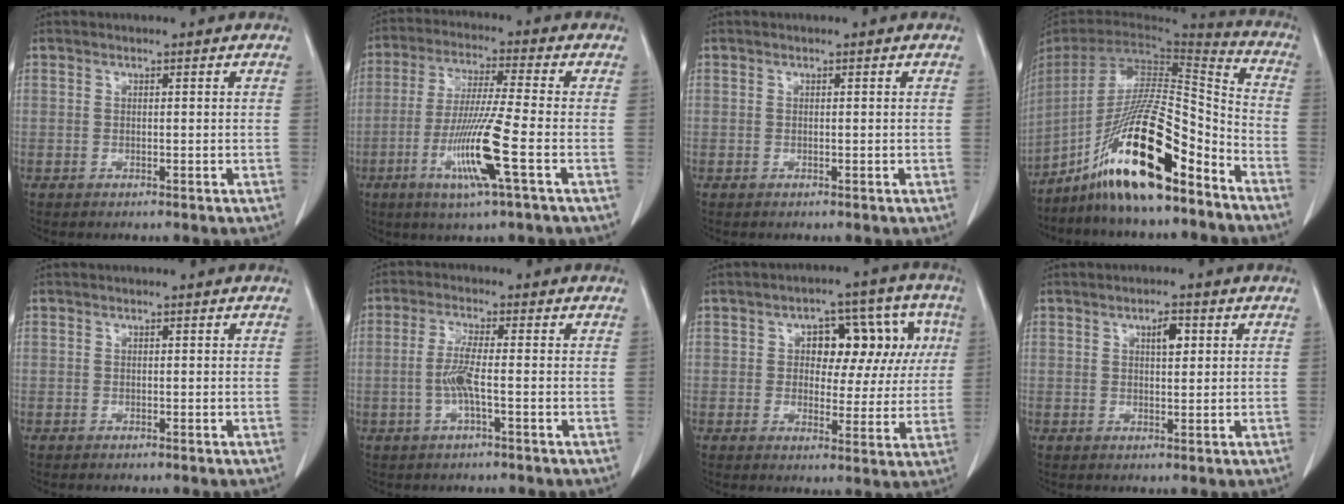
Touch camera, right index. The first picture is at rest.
{"total": 11.5, "force": [-4.0, -0.8, 10.7], "torque": [-0.213, -0.022, -0.080]}
{"total": 0.0}
{"total": 20.0, "force": [-13.3, 2.6, 14.8], "torque": [-0.291, -0.009, -0.240]}
{"total": 0.0}
{"total": 4.3, "force": [-1.0, 0.0, 4.2], "torque": [-0.094, -0.001, -0.022]}
{"total": 11.3, "force": [2.7, 6.3, 8.9], "torque": [-0.095, 0.041, 0.035]}
{"total": 2.7, "force": [1.0, 0.9, 2.3], "torque": [-0.037, 0.001, 0.017]}